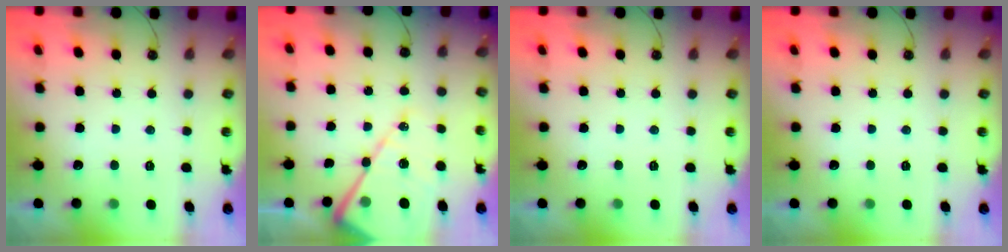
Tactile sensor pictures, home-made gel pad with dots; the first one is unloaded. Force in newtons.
{"total": 15.5, "press": 15.4, "slide": 1.5}
{"total": 0.0}
{"total": 0.0}